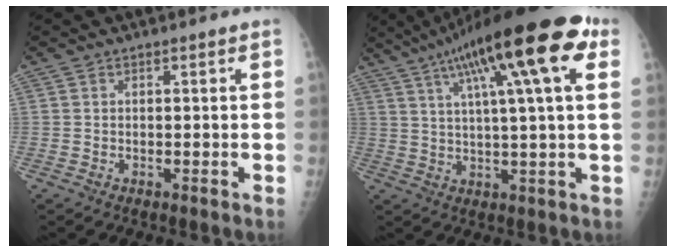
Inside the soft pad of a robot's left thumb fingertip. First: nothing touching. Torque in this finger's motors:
{"motor_torque": [0.83, 0.65, 2.01, -0.75, 0.51]}